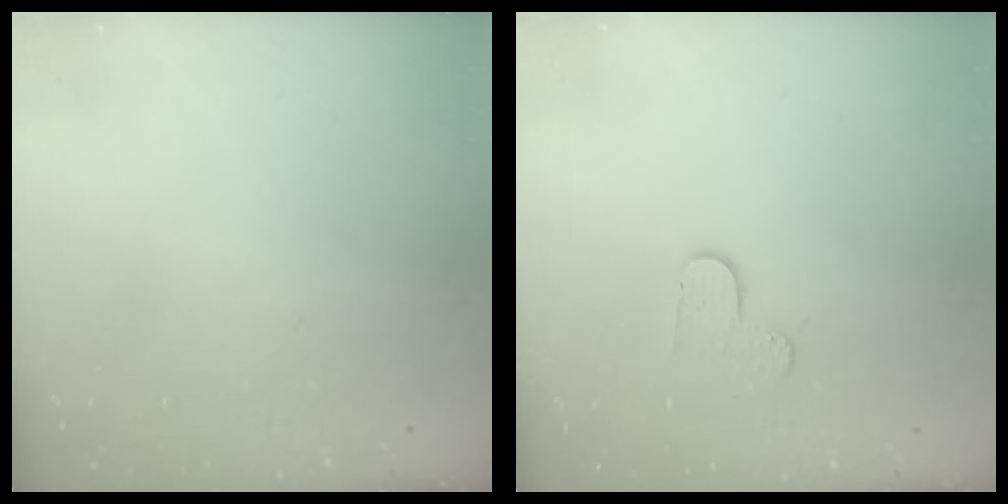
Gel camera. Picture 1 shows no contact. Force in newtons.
{"total": 6.2, "press": 6.2, "slide": 0.6}